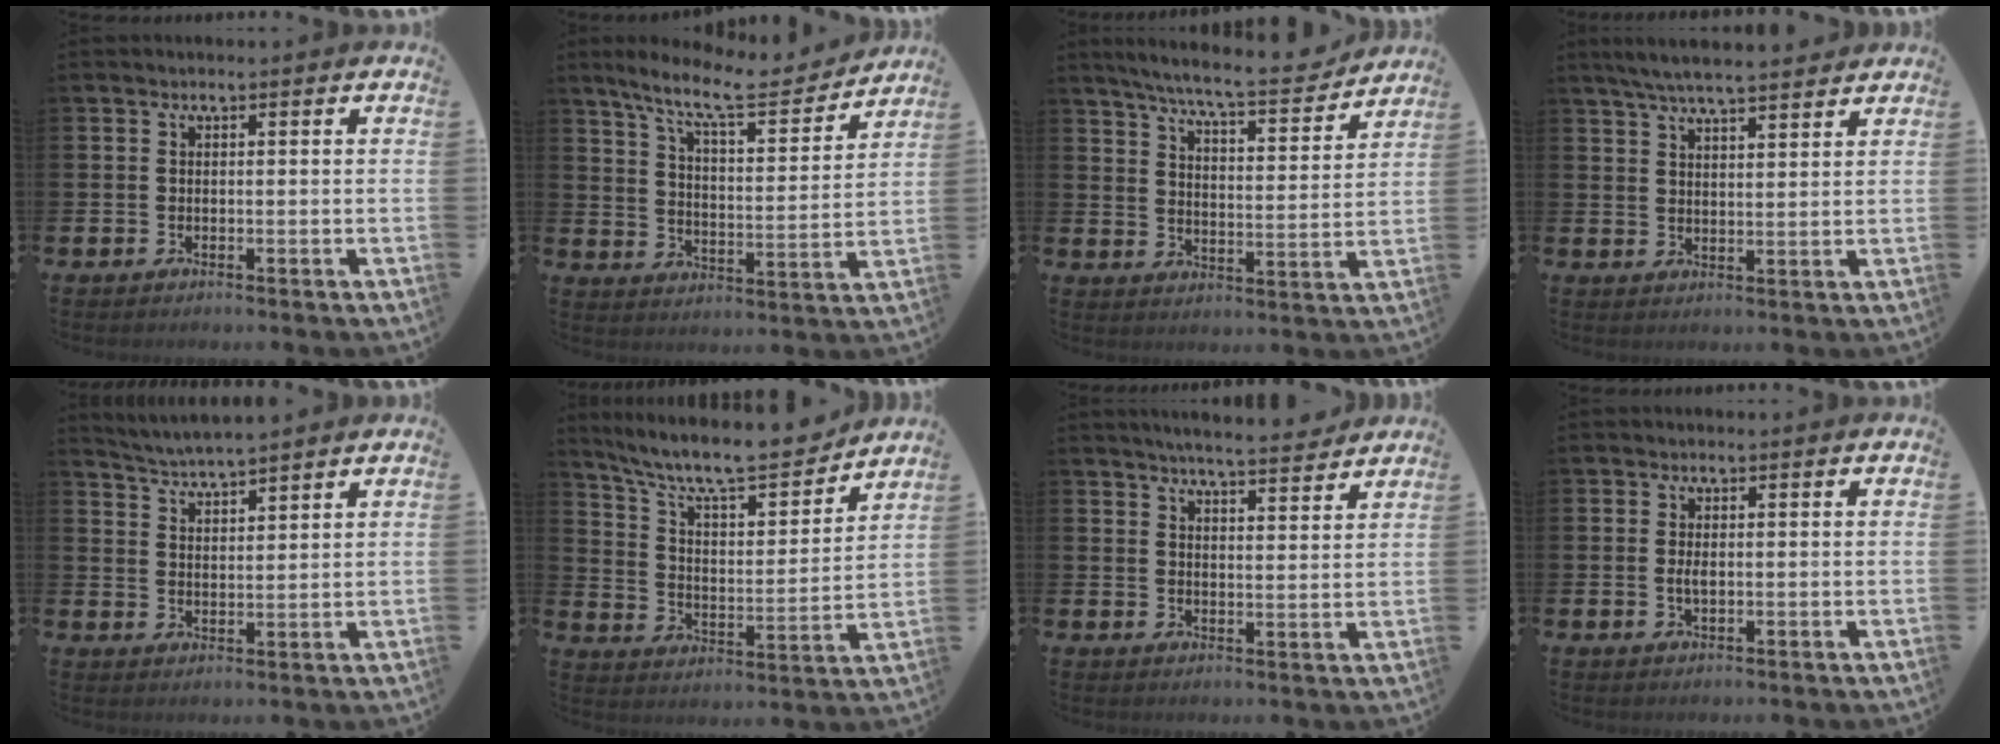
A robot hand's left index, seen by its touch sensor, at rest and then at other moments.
{"total": 10.0, "force": [8.7, 1.9, 4.7], "torque": [-0.120, -0.047, 0.150]}
{"total": 7.7, "force": [7.1, 0.3, 3.0], "torque": [-0.082, -0.048, 0.122]}
{"total": 5.4, "force": [5.1, 0.4, 1.8], "torque": [-0.050, -0.019, 0.092]}
{"total": 3.8, "force": [3.7, -0.3, 0.2], "torque": [-0.025, -0.022, 0.068]}
{"total": 9.9, "force": [8.9, 2.0, 3.7], "torque": [-0.103, -0.067, 0.151]}
{"total": 5.0, "force": [4.9, -0.3, 0.9], "torque": [-0.033, -0.031, 0.086]}
{"total": 1.5, "force": [0.0, 0.7, 1.4], "torque": [-0.023, 0.001, -0.002]}